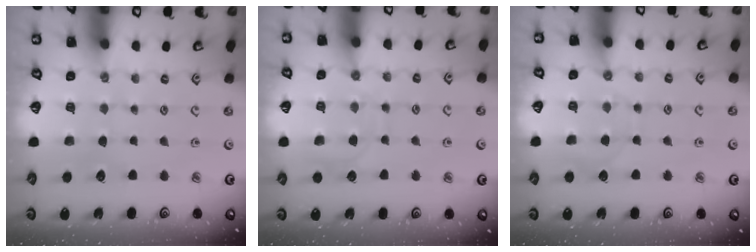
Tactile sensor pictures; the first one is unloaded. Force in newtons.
{"total": 9.2, "press": 9.2, "slide": 0.7}
{"total": 5.1, "press": 5.1, "slide": 0.6}